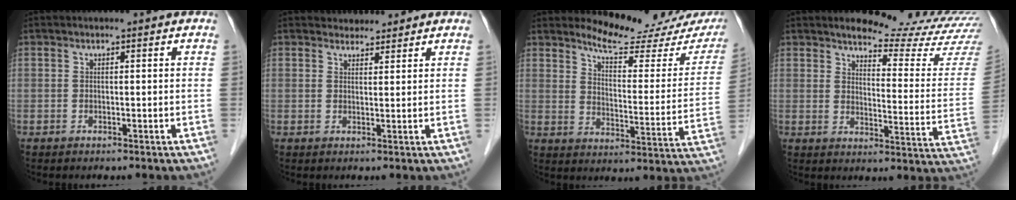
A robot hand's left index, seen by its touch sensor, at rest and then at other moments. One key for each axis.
{"total": 2.6, "fx": 2.4, "fy": 1.0, "fz": 0.0, "tx": 0.001, "ty": 0.009, "tz": 0.036}
{"total": 16.1, "fx": 14.6, "fy": 3.3, "fz": 6.1, "tx": -0.071, "ty": -0.055, "tz": 0.171}
{"total": 17.2, "fx": 16.3, "fy": 1.1, "fz": 5.5, "tx": -0.065, "ty": -0.105, "tz": 0.178}